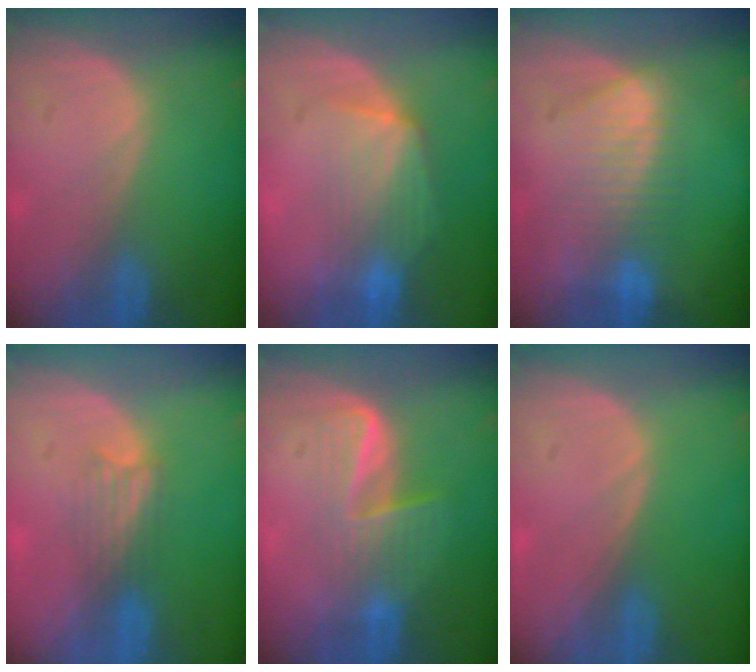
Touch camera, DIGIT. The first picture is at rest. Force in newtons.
{"total": 6.9, "press": 6.4, "slide": 2.7}
{"total": 7.4, "press": 7.3, "slide": 1.3}
{"total": 3.3, "press": 2.9, "slide": 1.6}
{"total": 7.0, "press": 5.7, "slide": 4.0}
{"total": 0.0}